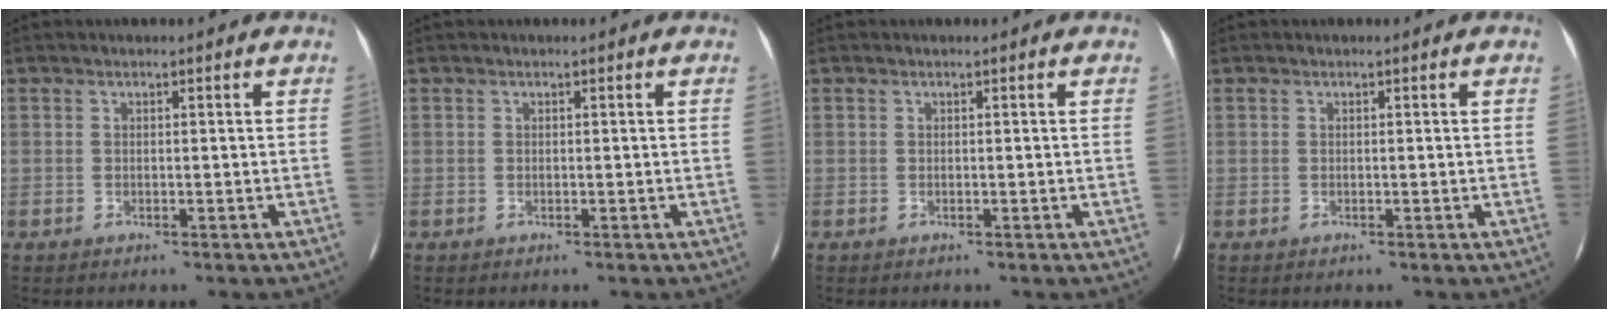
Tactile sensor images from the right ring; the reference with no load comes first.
{"total": 0.0}
{"total": 0.0}
{"total": 0.0}